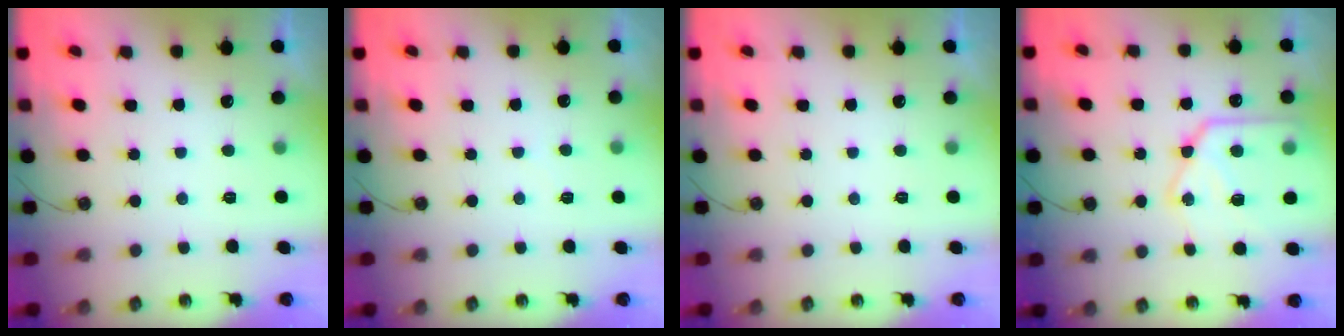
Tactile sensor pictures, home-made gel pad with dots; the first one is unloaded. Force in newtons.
{"total": 1.9, "press": 1.9, "slide": 0.3}
{"total": 0.0}
{"total": 16.4, "press": 16.4, "slide": 1.6}